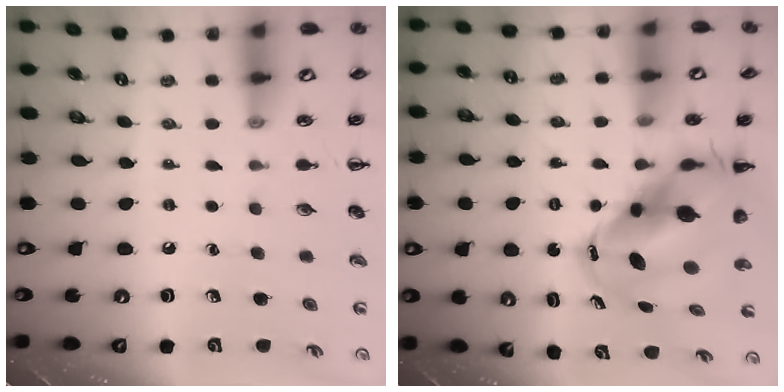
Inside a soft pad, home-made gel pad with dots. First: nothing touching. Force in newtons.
{"total": 10.9, "press": 10.5, "slide": 3.0}